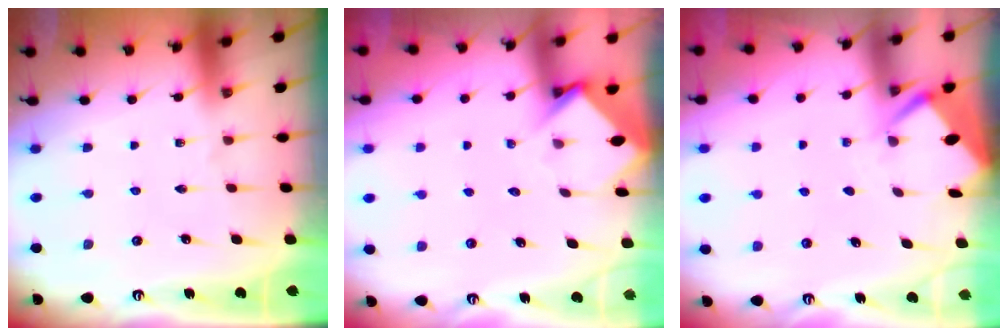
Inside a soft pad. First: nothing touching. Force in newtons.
{"total": 3.7, "press": 3.7, "slide": 0.3}
{"total": 2.7, "press": 2.7, "slide": 0.3}